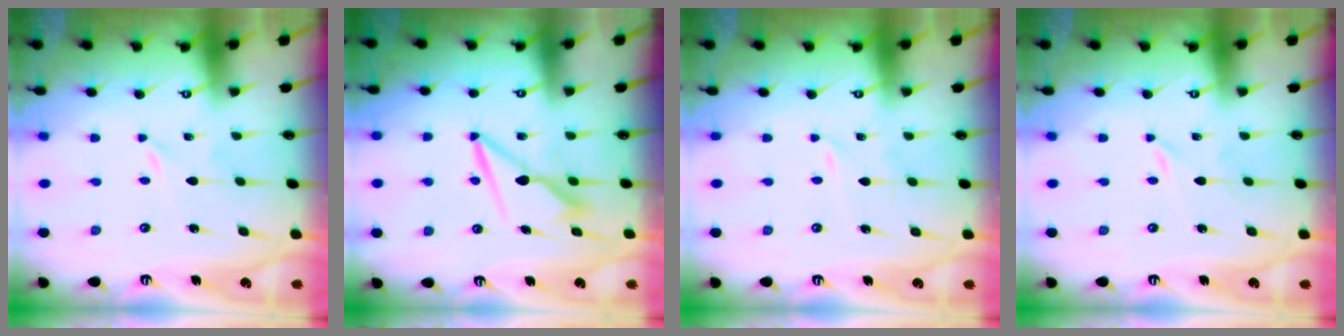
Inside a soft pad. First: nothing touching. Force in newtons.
{"total": 8.1, "press": 8.0, "slide": 1.3}
{"total": 0.6, "press": 0.6, "slide": 0.0}
{"total": 0.0}